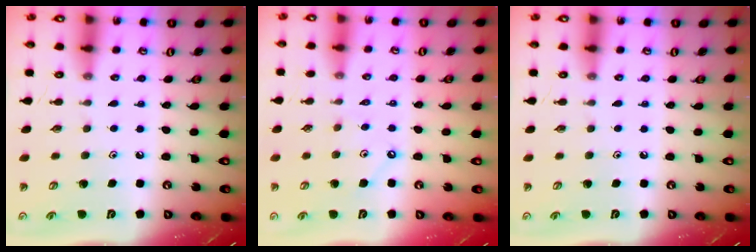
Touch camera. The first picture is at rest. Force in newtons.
{"total": 2.9, "press": 2.8, "slide": 0.5}
{"total": 0.0}